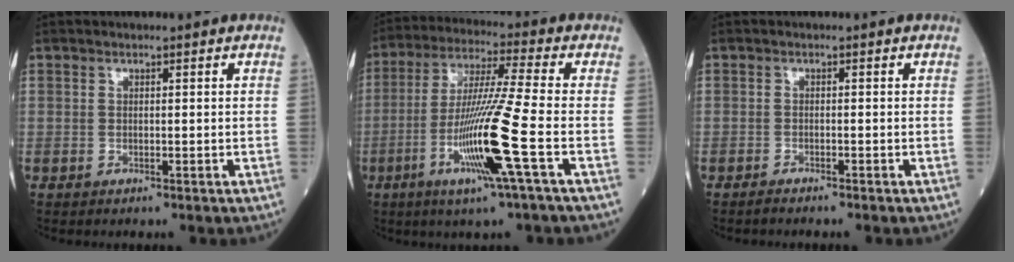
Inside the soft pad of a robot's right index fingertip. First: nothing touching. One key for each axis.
{"total": 13.7, "fx": -4.4, "fy": -1.8, "fz": 12.8, "tx": -0.256, "ty": -0.019, "tz": -0.087}
{"total": 1.5, "fx": -1.3, "fy": -0.2, "fz": 0.6, "tx": -0.012, "ty": 0.000, "tz": -0.018}